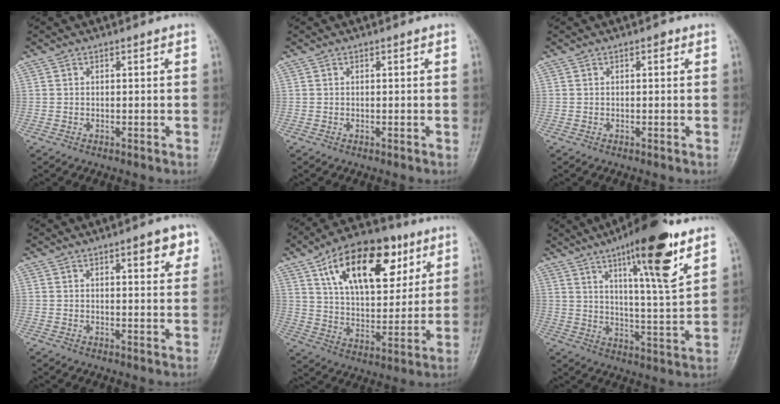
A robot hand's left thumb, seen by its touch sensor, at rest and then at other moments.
{"total": 0.0}
{"total": 0.9, "force": [0.5, 0.5, 0.6], "torque": [-0.002, -0.001, 0.003]}
{"total": 5.7, "force": [2.9, 2.1, 4.5], "torque": [-0.038, -0.009, 0.032]}
{"total": 21.1, "force": [9.8, 11.2, 15.0], "torque": [-0.200, -0.024, 0.162]}
{"total": 16.6, "force": [9.6, 3.0, 13.2], "torque": [-0.189, -0.051, 0.150]}